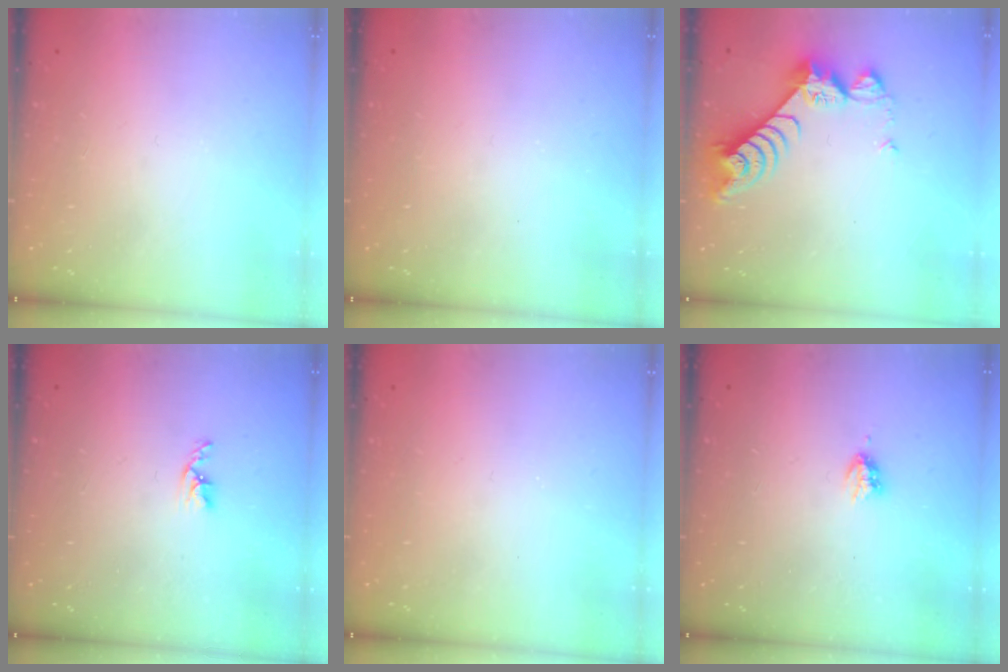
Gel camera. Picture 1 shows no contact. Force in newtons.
{"total": 0.0}
{"total": 9.1, "press": 9.1, "slide": 0.6}
{"total": 3.3, "press": 3.3, "slide": 0.5}
{"total": 0.0}
{"total": 2.9, "press": 2.9, "slide": 0.5}